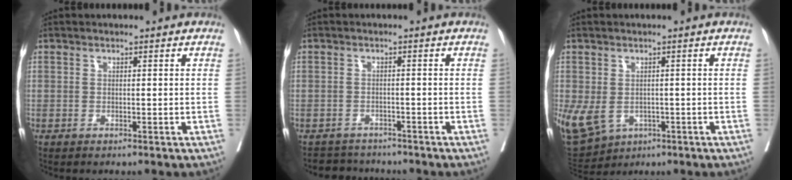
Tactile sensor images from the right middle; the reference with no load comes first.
{"total": 3.5, "force": [-3.2, 1.1, -0.8], "torque": [0.016, -0.001, -0.054]}
{"total": 15.1, "force": [-4.9, 11.9, 7.9], "torque": [-0.217, -0.008, -0.060]}